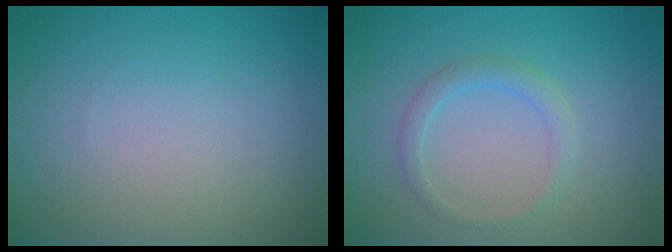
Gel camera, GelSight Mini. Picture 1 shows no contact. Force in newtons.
{"total": 1.7, "press": 1.7, "slide": 0.1}